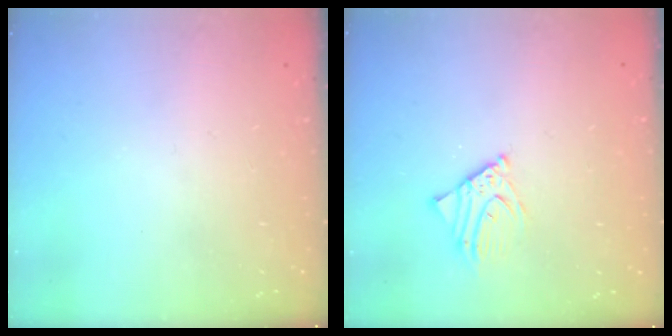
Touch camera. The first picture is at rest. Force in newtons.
{"total": 5.0, "press": 4.9, "slide": 0.5}